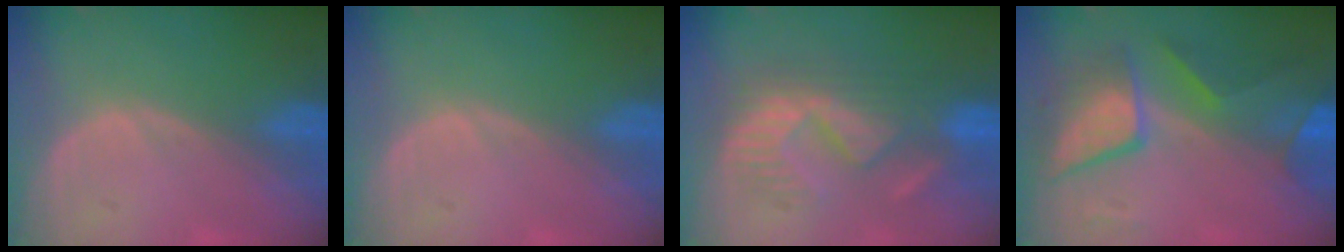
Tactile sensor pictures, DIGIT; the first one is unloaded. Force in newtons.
{"total": 0.0}
{"total": 9.1, "press": 9.1, "slide": 1.1}
{"total": 8.6, "press": 8.6, "slide": 0.4}